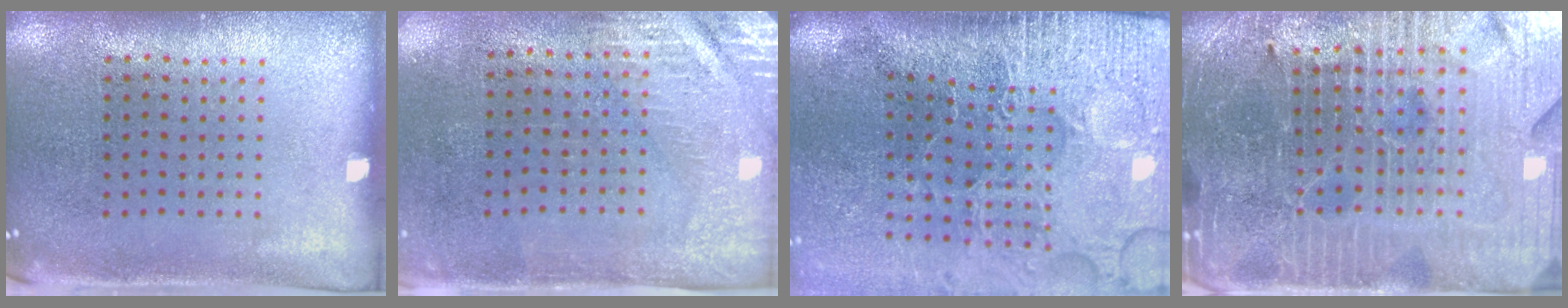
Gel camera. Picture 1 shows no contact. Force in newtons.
{"total": 2.9, "press": 2.5, "slide": 1.5}
{"total": 5.1, "press": 4.1, "slide": 3.1}
{"total": 5.6, "press": 5.2, "slide": 2.1}